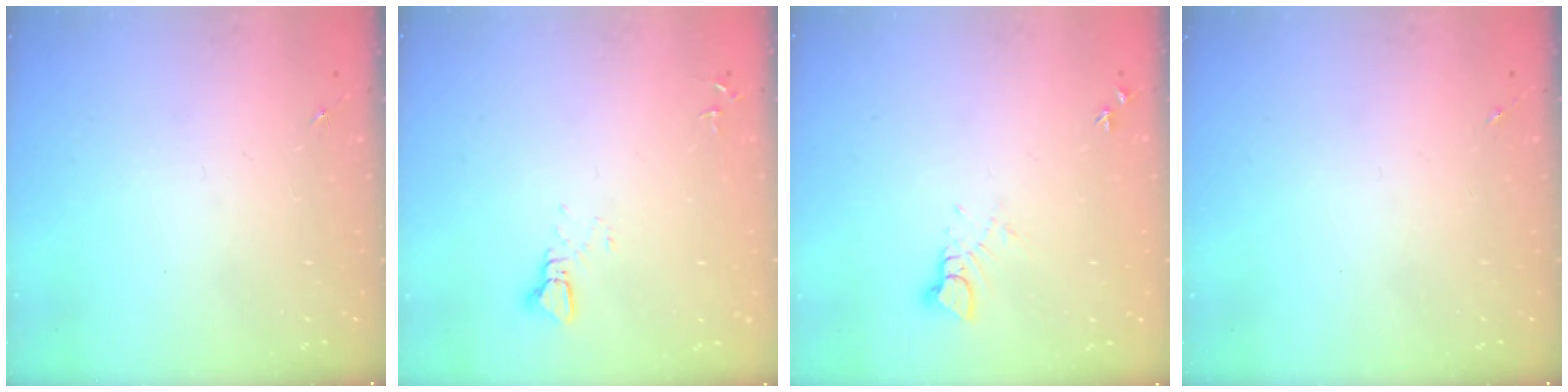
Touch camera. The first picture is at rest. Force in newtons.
{"total": 2.2, "press": 2.2, "slide": 0.1}
{"total": 3.9, "press": 3.9, "slide": 0.3}
{"total": 0.0}